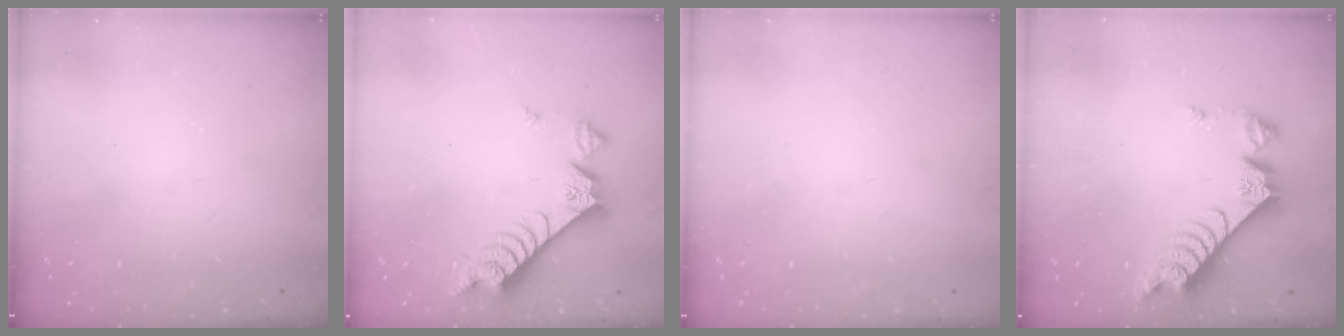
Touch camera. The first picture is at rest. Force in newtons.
{"total": 8.0, "press": 7.9, "slide": 0.7}
{"total": 0.0}
{"total": 9.5, "press": 9.4, "slide": 1.0}